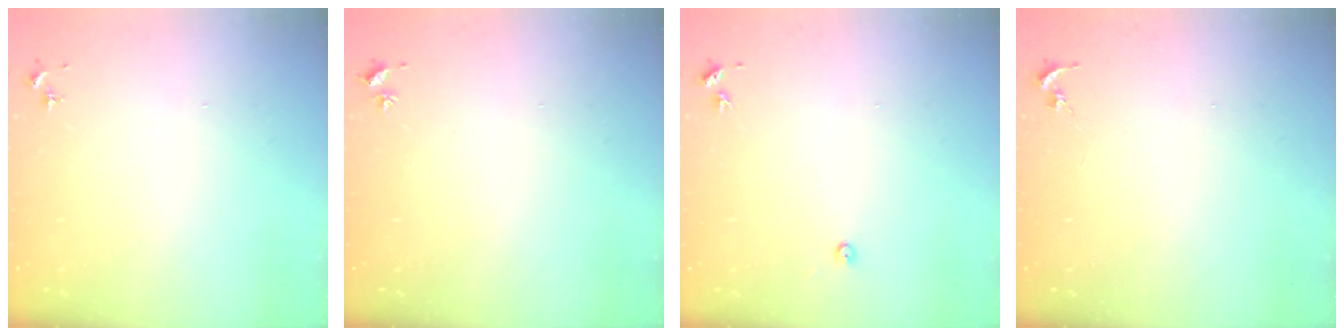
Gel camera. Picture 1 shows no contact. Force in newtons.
{"total": 2.0, "press": 2.0, "slide": 0.3}
{"total": 3.0, "press": 3.0, "slide": 0.4}
{"total": 0.0}